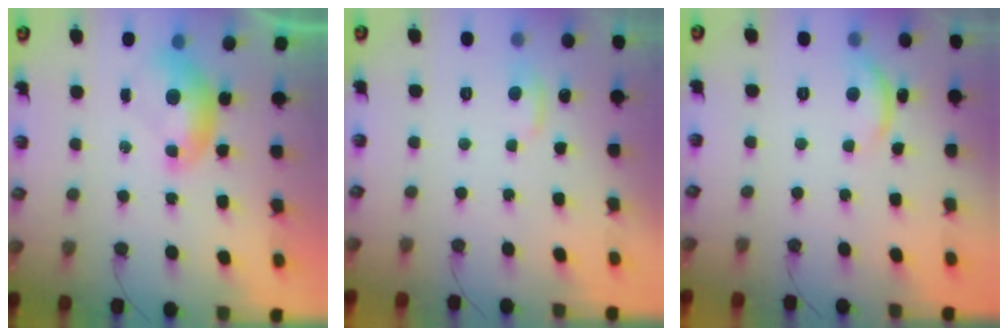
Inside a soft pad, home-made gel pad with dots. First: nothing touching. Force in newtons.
{"total": 0.9, "press": 0.4, "slide": 0.8}
{"total": 2.8, "press": 2.8, "slide": 0.3}